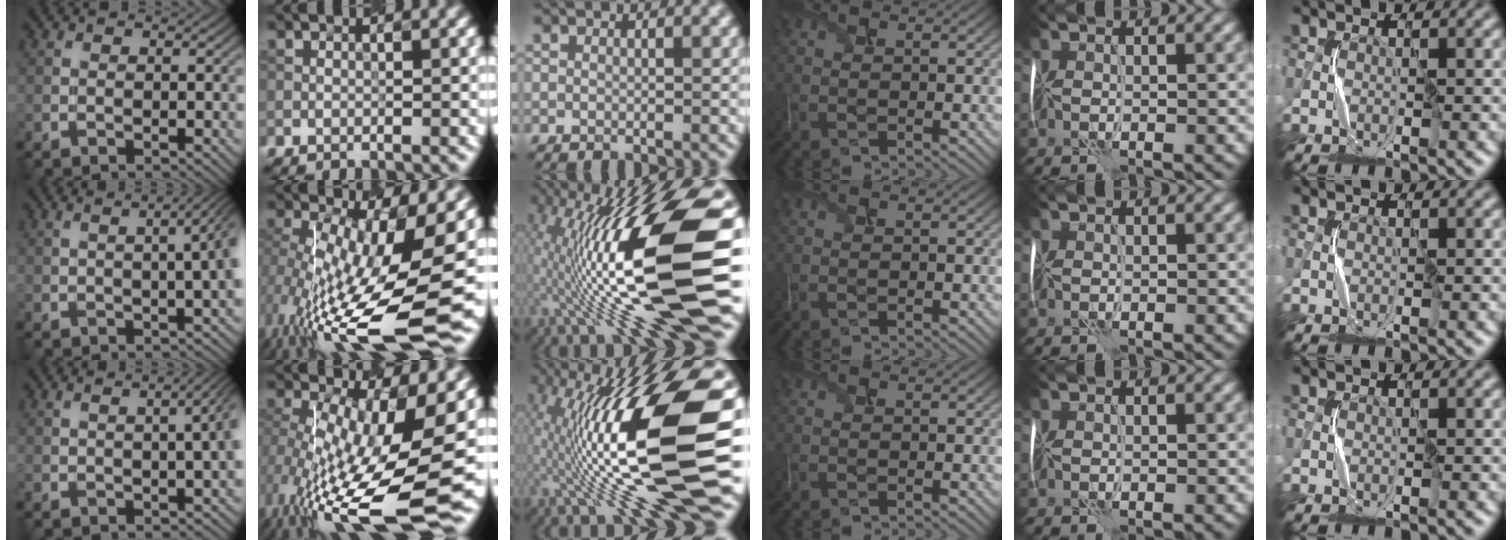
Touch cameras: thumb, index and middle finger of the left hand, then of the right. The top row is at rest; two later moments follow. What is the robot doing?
{"motion": "shake", "object": "plastic piggy bank"}